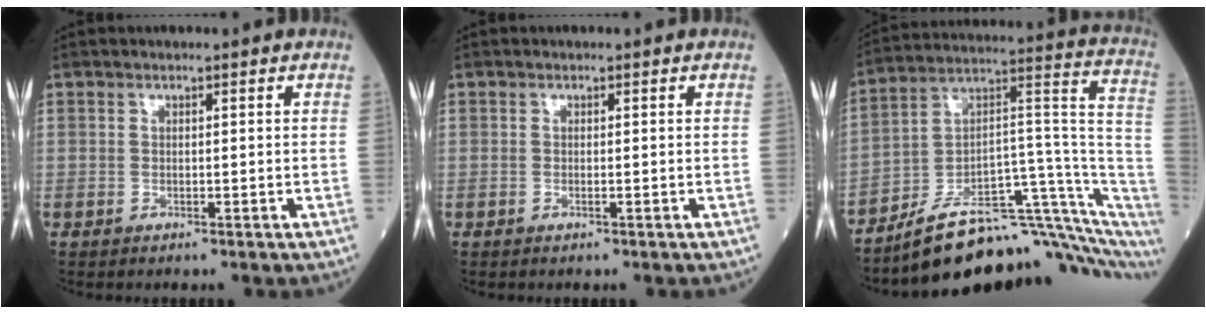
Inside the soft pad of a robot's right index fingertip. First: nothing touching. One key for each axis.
{"total": 0.5, "fx": 0.0, "fy": -0.2, "fz": 0.5, "tx": -0.016, "ty": -0.003, "tz": 0.001}
{"total": 19.7, "fx": -15.0, "fy": 4.4, "fz": 12.1, "tx": -0.095, "ty": 0.074, "tz": -0.216}